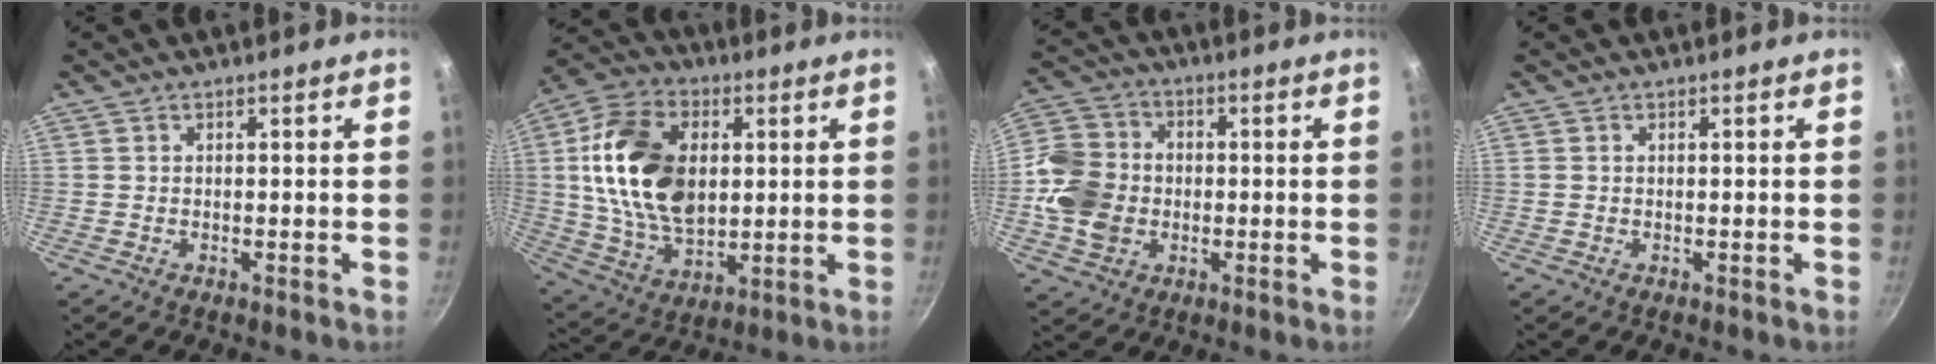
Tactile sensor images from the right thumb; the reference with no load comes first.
{"total": 20.8, "force": [2.9, 13.5, 15.5], "torque": [-0.267, -0.005, 0.053]}
{"total": 12.2, "force": [-1.3, 10.1, 6.7], "torque": [-0.111, 0.017, -0.035]}
{"total": 0.0}